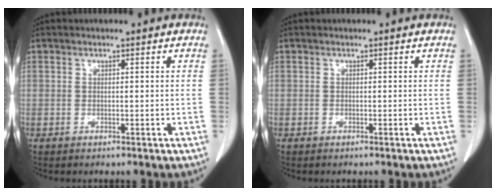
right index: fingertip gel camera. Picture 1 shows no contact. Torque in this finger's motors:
{"motor_torque": [-0.02, 0.00, 0.00, 0.00]}